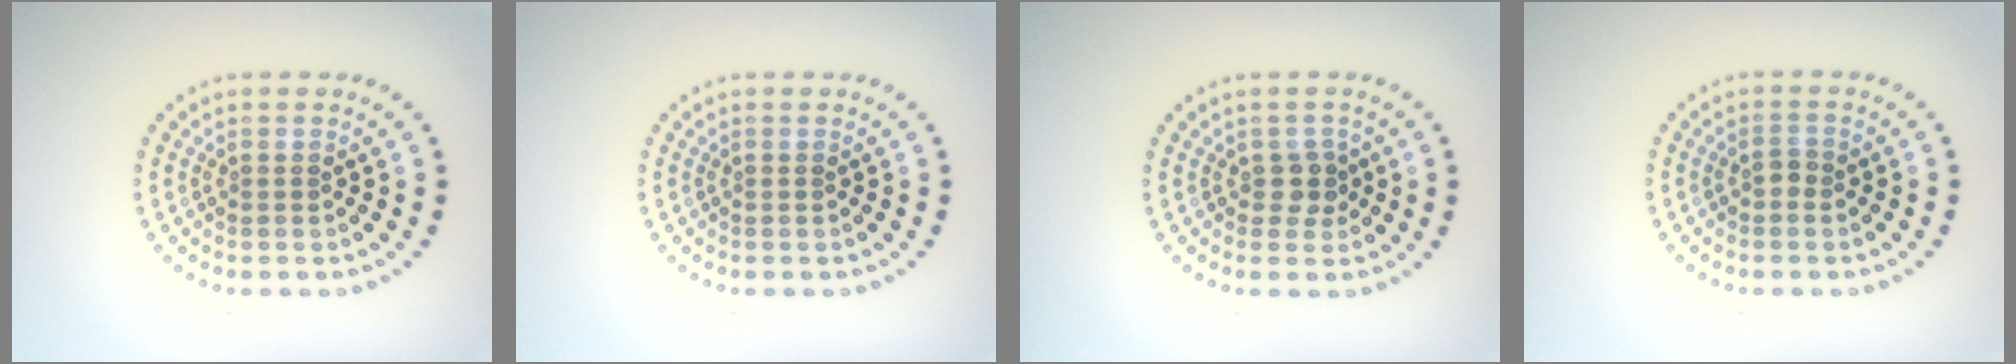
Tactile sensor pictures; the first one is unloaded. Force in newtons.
{"total": 0.0}
{"total": 1.7, "press": 1.5, "slide": 0.8}
{"total": 0.7, "press": 0.7, "slide": 0.1}